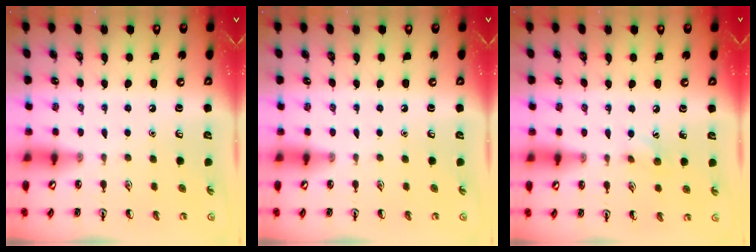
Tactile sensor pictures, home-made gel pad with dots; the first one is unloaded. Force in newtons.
{"total": 0.0}
{"total": 6.3, "press": 6.0, "slide": 1.9}